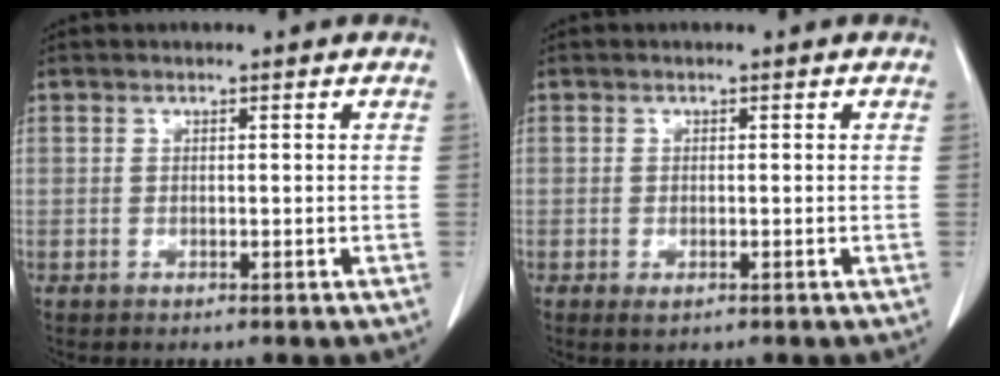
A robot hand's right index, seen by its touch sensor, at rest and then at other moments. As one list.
[{"total": 0.9, "force": [-0.2, 0.5, 0.6], "torque": [-0.012, -0.002, 0.000]}]